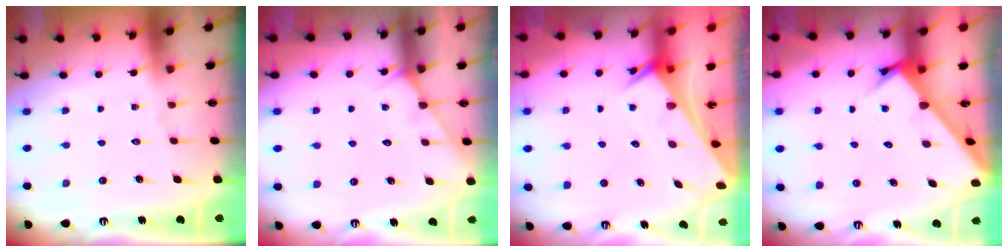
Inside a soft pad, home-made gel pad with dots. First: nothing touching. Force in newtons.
{"total": 3.0, "press": 3.0, "slide": 0.3}
{"total": 2.5, "press": 2.5, "slide": 0.1}
{"total": 2.9, "press": 2.9, "slide": 0.2}